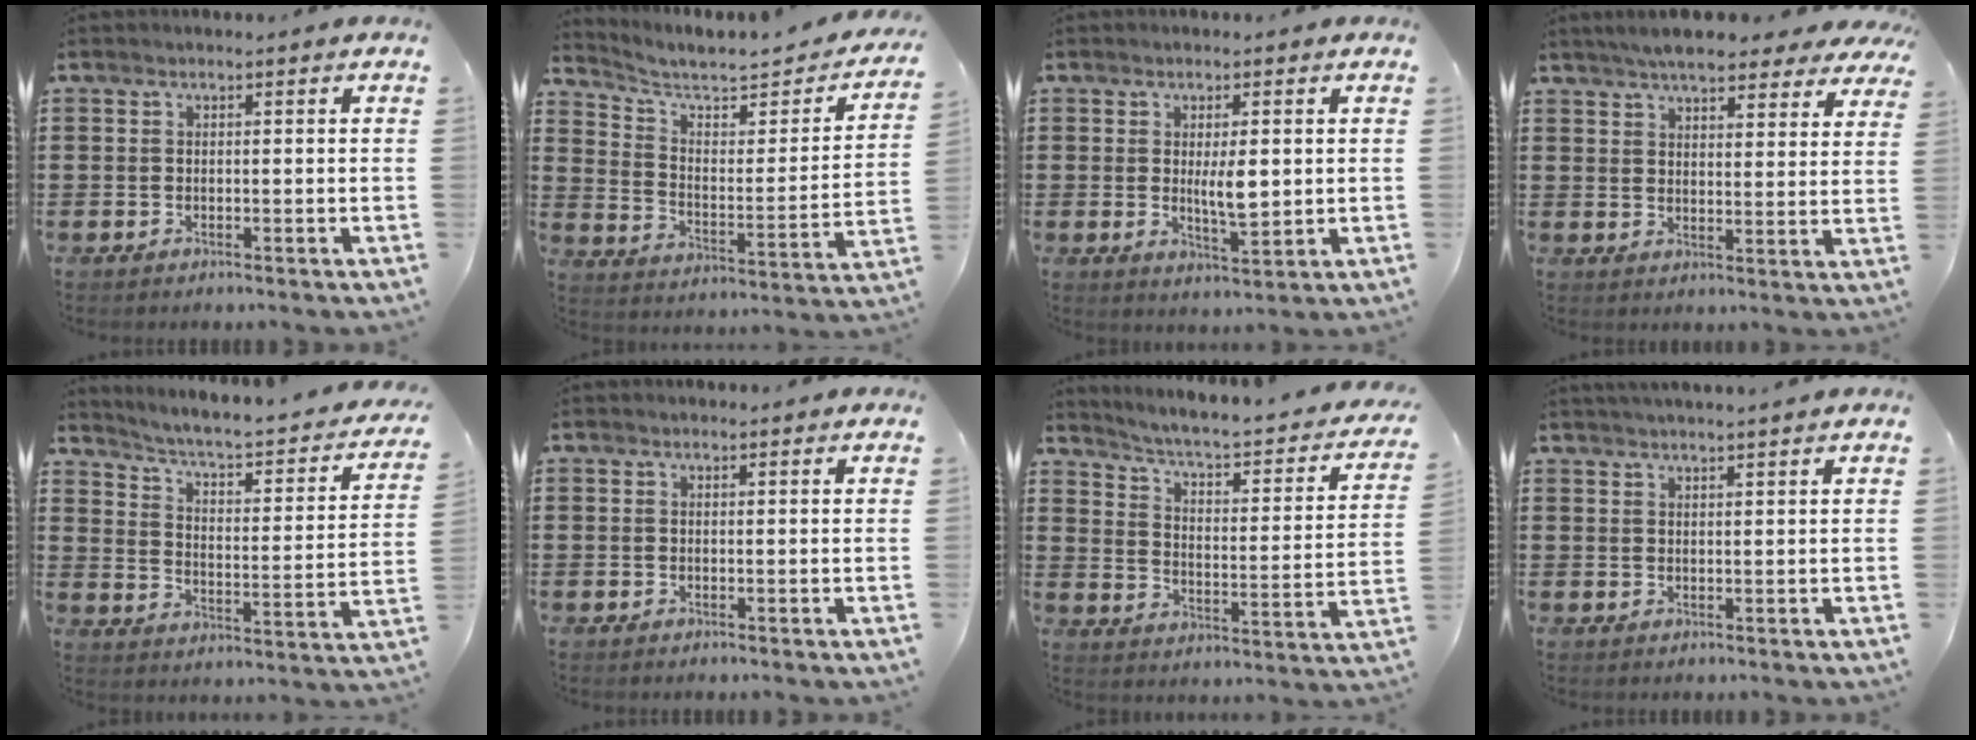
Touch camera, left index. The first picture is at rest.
{"total": 5.2, "force": [4.1, 1.6, 2.6], "torque": [-0.067, -0.033, 0.062]}
{"total": 4.7, "force": [0.7, 1.5, 4.4], "torque": [-0.069, -0.004, 0.008]}
{"total": 5.9, "force": [5.5, 0.8, 2.2], "torque": [-0.056, -0.015, 0.097]}
{"total": 3.2, "force": [2.4, 0.2, 2.1], "torque": [-0.058, -0.032, 0.028]}
{"total": 0.5, "force": [0.5, 0.2, 0.1], "torque": [-0.002, 0.001, 0.010]}
{"total": 3.3, "force": [2.5, 0.2, 2.1], "torque": [-0.058, -0.032, 0.030]}
{"total": 2.0, "force": [1.9, -0.4, 0.3], "torque": [-0.008, -0.003, 0.037]}